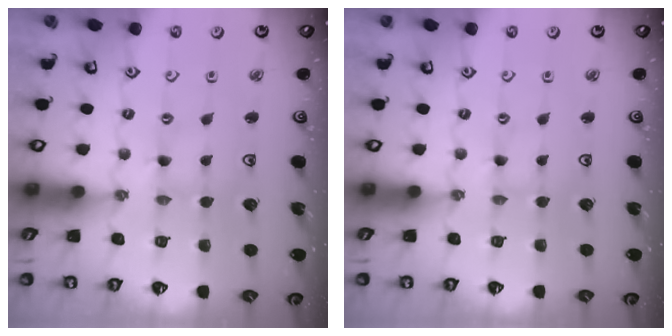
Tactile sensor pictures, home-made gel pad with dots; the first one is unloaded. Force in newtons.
{"total": 0.0}